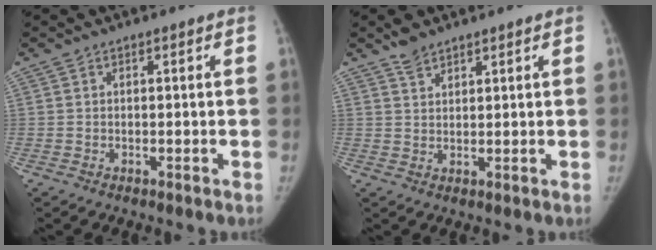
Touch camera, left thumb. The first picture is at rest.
{"total": 3.3, "force": [2.8, 1.4, 1.1], "torque": [-0.013, -0.009, 0.053]}